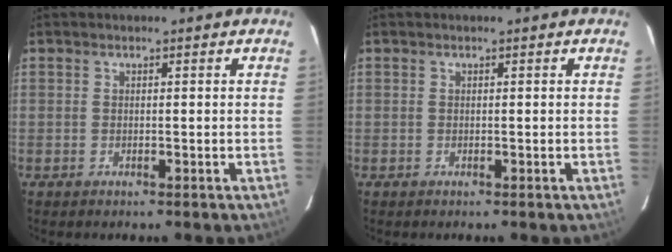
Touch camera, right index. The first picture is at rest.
{"total": 0.0}